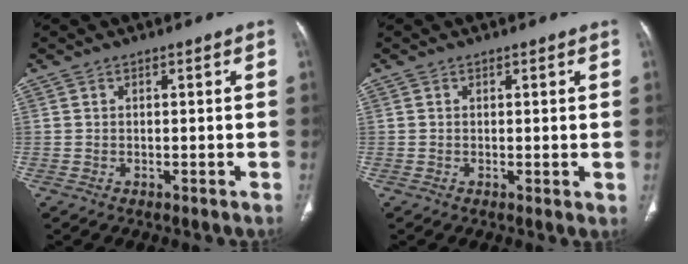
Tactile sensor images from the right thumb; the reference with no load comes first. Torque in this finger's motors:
{"motor_torque": [-0.05, 0.10, -0.33, -0.03, -0.01]}